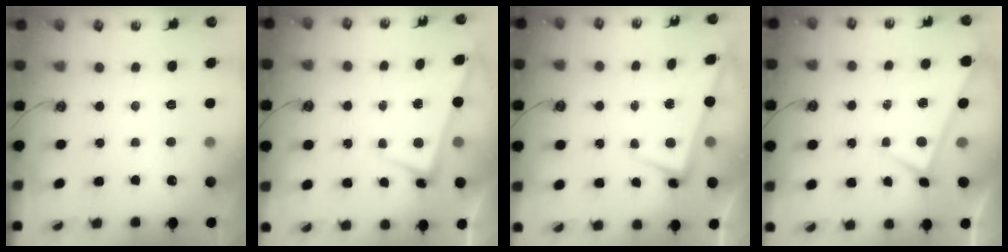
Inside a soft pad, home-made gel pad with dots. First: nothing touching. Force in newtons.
{"total": 2.9, "press": 2.9, "slide": 0.4}
{"total": 2.2, "press": 2.0, "slide": 0.9}
{"total": 0.0}